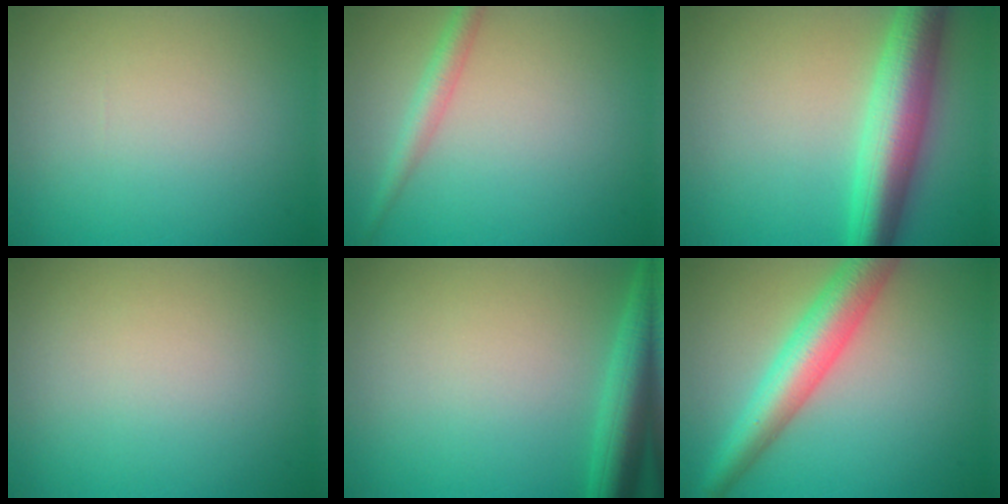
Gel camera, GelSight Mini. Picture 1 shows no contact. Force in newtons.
{"total": 2.2, "press": 2.2, "slide": 0.1}
{"total": 7.6, "press": 7.6, "slide": 0.1}
{"total": 0.0}
{"total": 5.1, "press": 5.1, "slide": 0.4}
{"total": 6.2, "press": 6.2, "slide": 0.1}